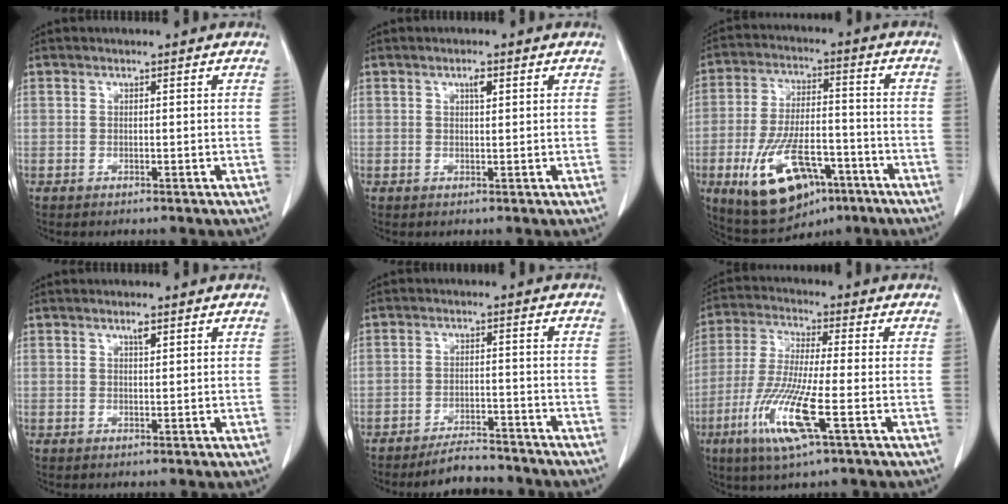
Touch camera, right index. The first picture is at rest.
{"total": 1.5, "force": [0.7, 0.4, 1.3], "torque": [-0.022, 0.000, 0.011]}
{"total": 15.7, "force": [-7.5, 7.0, 11.9], "torque": [-0.226, -0.003, -0.112]}
{"total": 1.2, "force": [0.7, 0.2, 0.9], "torque": [-0.018, -0.001, 0.014]}
{"total": 7.2, "force": [-6.7, 1.5, 2.0], "torque": [-0.027, -0.004, -0.104]}
{"total": 11.8, "force": [-4.5, 0.6, 10.9], "torque": [-0.231, -0.025, -0.088]}